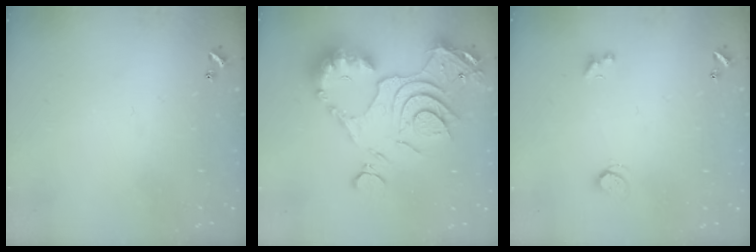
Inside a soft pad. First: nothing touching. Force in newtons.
{"total": 19.2, "press": 19.1, "slide": 1.8}
{"total": 1.3, "press": 1.2, "slide": 0.5}